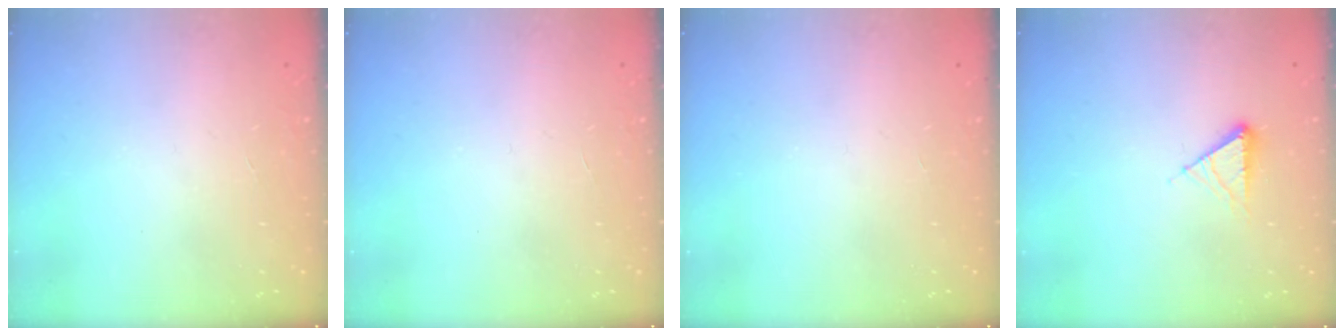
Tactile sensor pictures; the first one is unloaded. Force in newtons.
{"total": 0.0}
{"total": 0.0}
{"total": 5.9, "press": 5.8, "slide": 0.9}